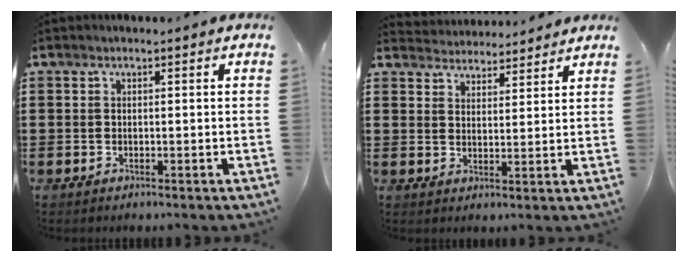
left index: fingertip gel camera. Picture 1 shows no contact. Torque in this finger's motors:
{"motor_torque": [1.07, -1.07, 0.19, 0.02]}